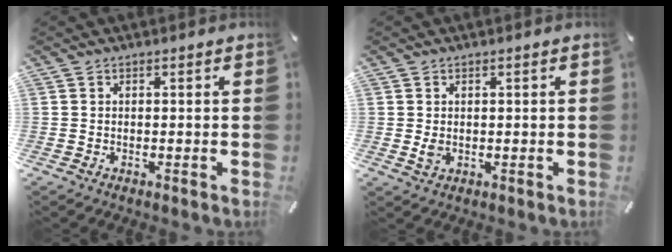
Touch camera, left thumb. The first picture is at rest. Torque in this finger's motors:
{"motor_torque": [0.23, 0.31, 0.28, -0.03, 0.00]}